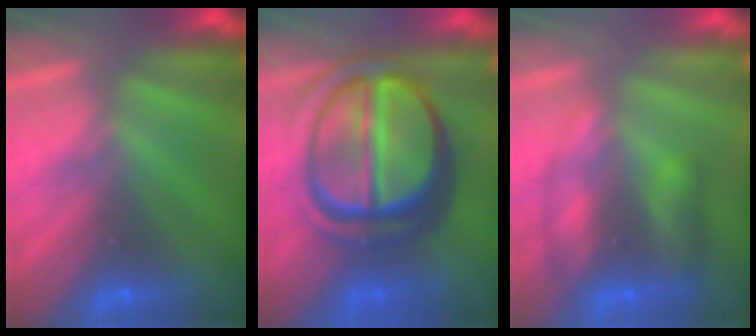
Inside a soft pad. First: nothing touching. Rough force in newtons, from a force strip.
{"total": 7.0}
{"total": 2.4}